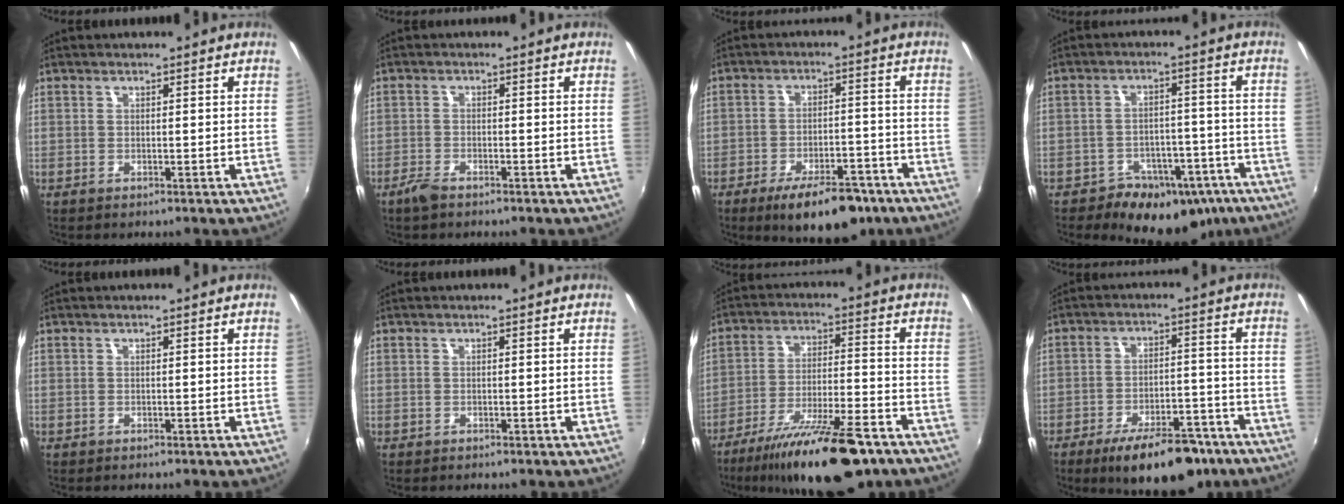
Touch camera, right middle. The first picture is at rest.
{"total": 2.7, "force": [-2.2, 0.7, 1.4], "torque": [-0.040, -0.004, -0.046]}
{"total": 12.2, "force": [-8.6, 4.8, 7.2], "torque": [-0.124, 0.004, -0.119]}
{"total": 14.5, "force": [-10.0, 9.1, 5.1], "torque": [-0.086, 0.027, -0.110]}
{"total": 0.0}
{"total": 0.0}
{"total": 20.1, "force": [-15.0, 4.5, 12.6], "torque": [-0.226, -0.034, -0.232]}
{"total": 14.6, "force": [-10.6, 5.7, 8.3], "torque": [-0.133, 0.006, -0.143]}